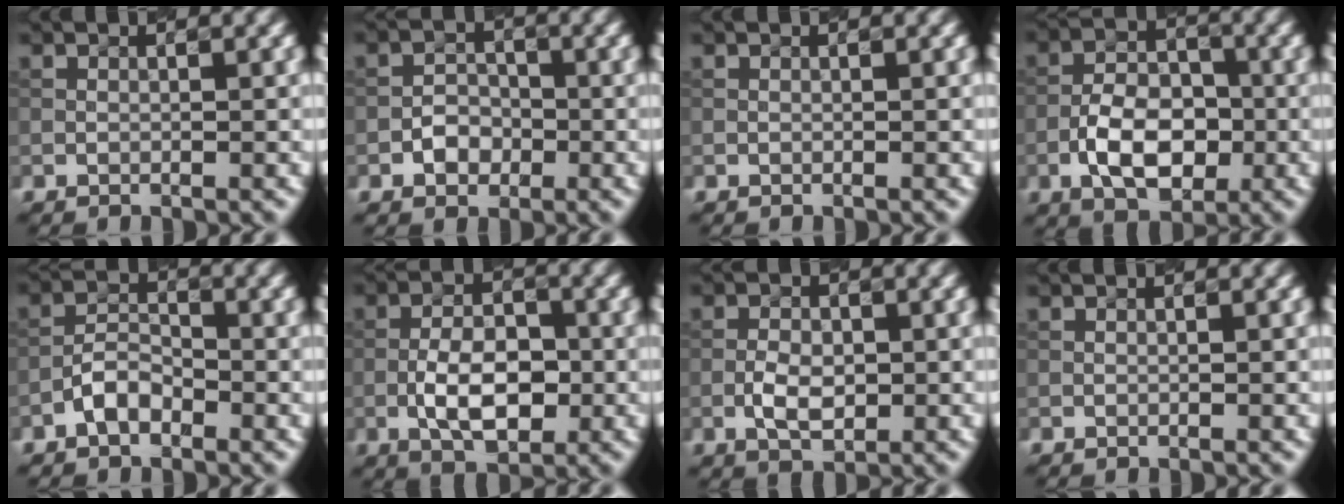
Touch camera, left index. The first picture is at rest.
{"total": 2.2, "force": [-0.9, 1.7, 1.0], "torque": [-0.012, 0.005, -0.018]}
{"total": 0.0}
{"total": 5.9, "force": [-2.0, 3.5, 4.3], "torque": [-0.070, 0.007, -0.039]}
{"total": 2.7, "force": [-1.6, 1.4, 1.6], "torque": [-0.026, 0.012, -0.035]}
{"total": 5.5, "force": [-1.5, 2.8, 4.4], "torque": [-0.076, 0.006, -0.029]}
{"total": 3.0, "force": [-0.7, 1.8, 2.3], "torque": [-0.042, 0.002, -0.014]}
{"total": 0.0}